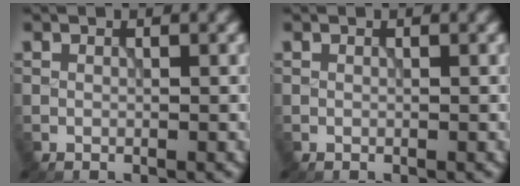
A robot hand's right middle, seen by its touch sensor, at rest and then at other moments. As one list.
[{"total": 0.0}]